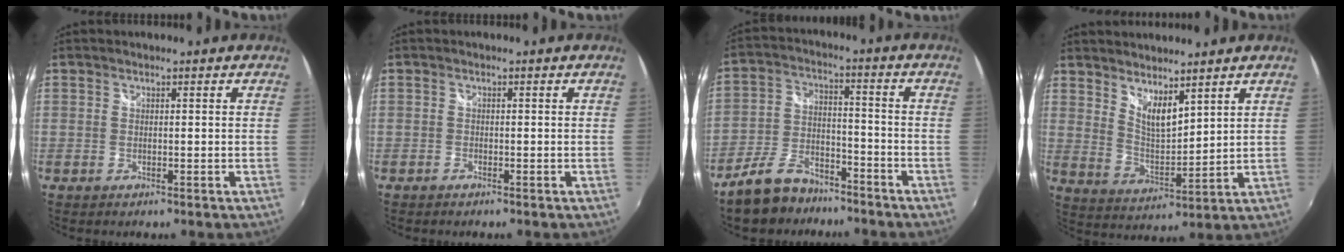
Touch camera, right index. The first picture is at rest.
{"total": 0.7, "force": [-0.6, 0.3, 0.0], "torque": [-0.004, -0.002, -0.014]}
{"total": 10.7, "force": [-8.2, 5.2, 4.4], "torque": [-0.102, 0.011, -0.139]}
{"total": 7.4, "force": [5.6, 2.3, 4.2], "torque": [-0.069, -0.010, 0.104]}